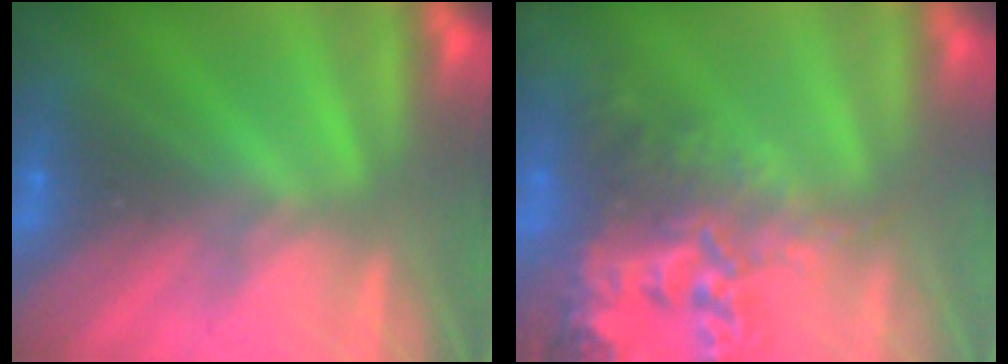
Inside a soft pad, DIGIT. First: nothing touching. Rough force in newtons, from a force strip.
{"total": 7.7}